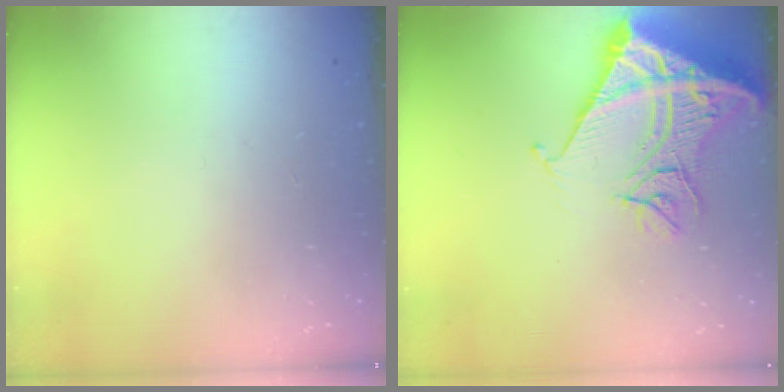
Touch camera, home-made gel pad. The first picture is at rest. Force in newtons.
{"total": 16.2, "press": 16.1, "slide": 2.1}